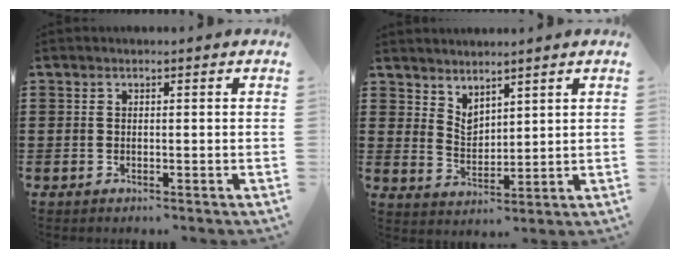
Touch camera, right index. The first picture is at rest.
{"total": 3.3, "force": [3.1, 1.0, 0.3], "torque": [-0.015, -0.009, 0.059]}